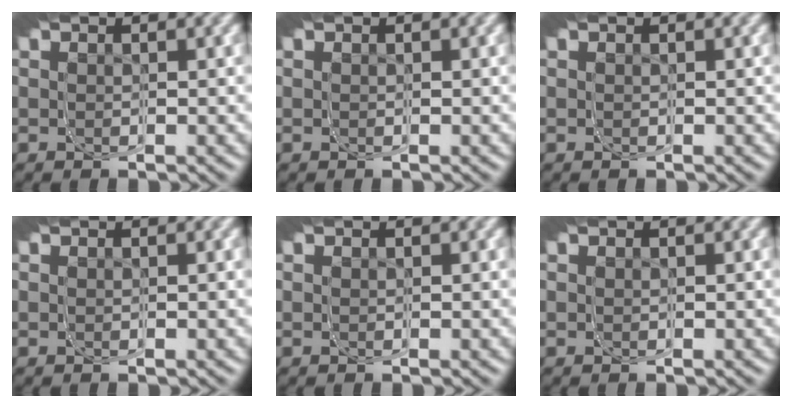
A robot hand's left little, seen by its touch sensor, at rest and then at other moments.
{"total": 0.0}
{"total": 0.0}
{"total": 0.0}
{"total": 0.0}
{"total": 0.0}